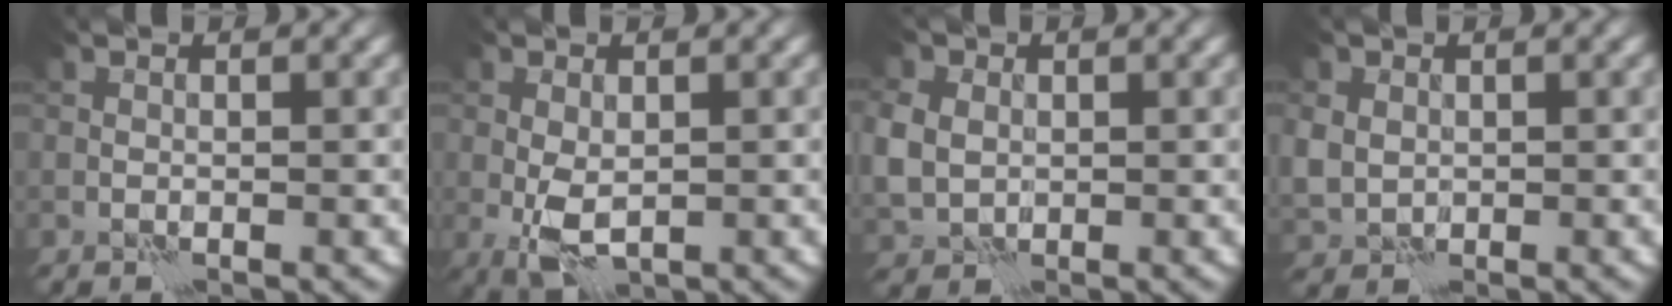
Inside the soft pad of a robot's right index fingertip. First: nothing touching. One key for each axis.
{"total": 3.4, "fx": -0.5, "fy": 1.9, "fz": 2.7, "tx": -0.061, "ty": -0.007, "tz": -0.008}
{"total": 4.1, "fx": 0.5, "fy": 3.6, "fz": 2.0, "tx": -0.065, "ty": 0.011, "tz": 0.013}
{"total": 2.5, "fx": 0.7, "fy": 2.2, "fz": 0.9, "tx": -0.027, "ty": 0.000, "tz": 0.016}